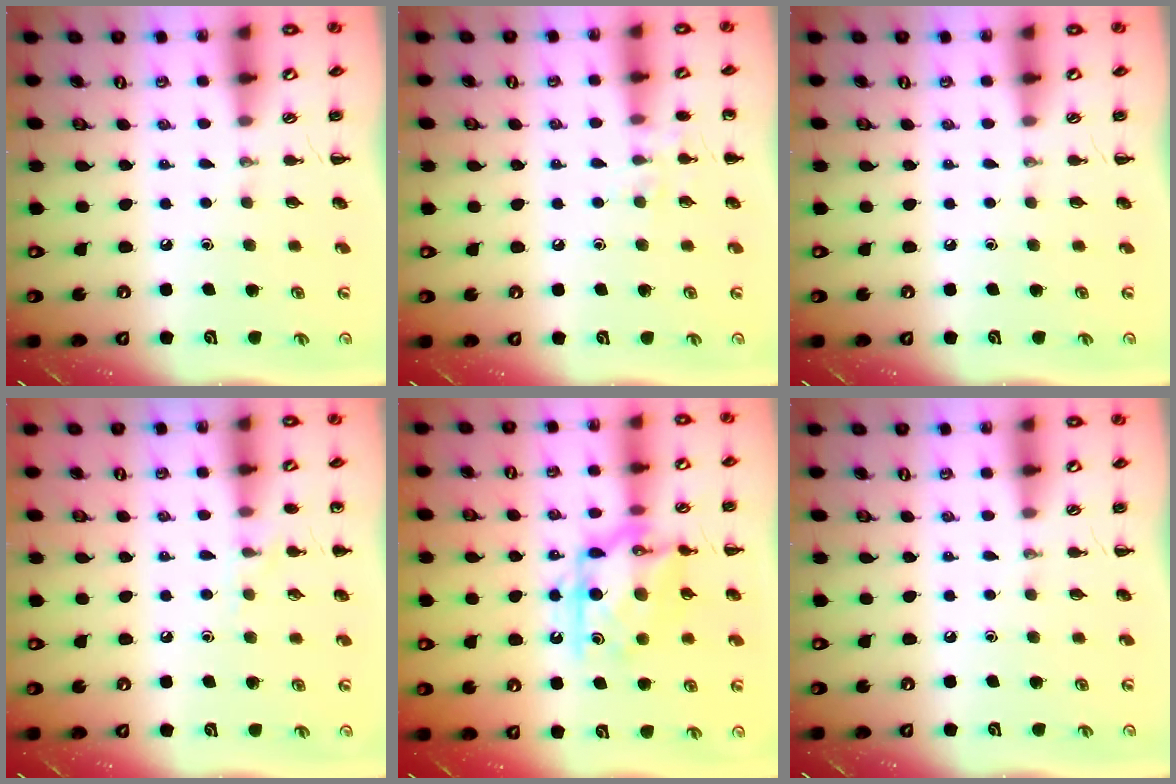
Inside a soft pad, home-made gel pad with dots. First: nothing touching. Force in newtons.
{"total": 6.3, "press": 6.2, "slide": 1.2}
{"total": 0.0}
{"total": 6.0, "press": 5.7, "slide": 1.9}
{"total": 14.0, "press": 14.0, "slide": 0.5}
{"total": 0.0}